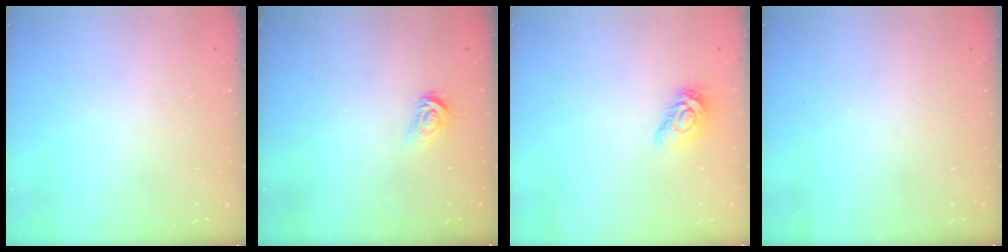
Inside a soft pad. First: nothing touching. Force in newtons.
{"total": 4.1, "press": 4.1, "slide": 0.5}
{"total": 7.9, "press": 7.9, "slide": 0.3}
{"total": 0.0}